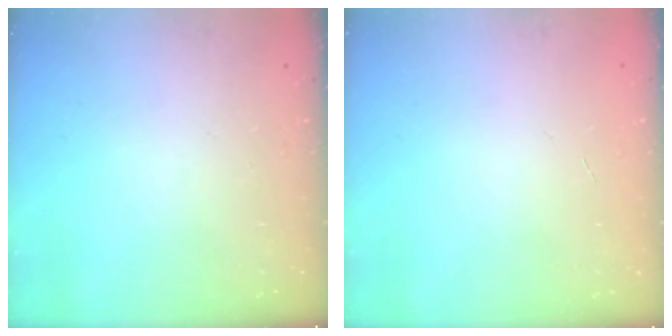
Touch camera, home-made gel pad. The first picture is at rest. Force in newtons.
{"total": 0.0}